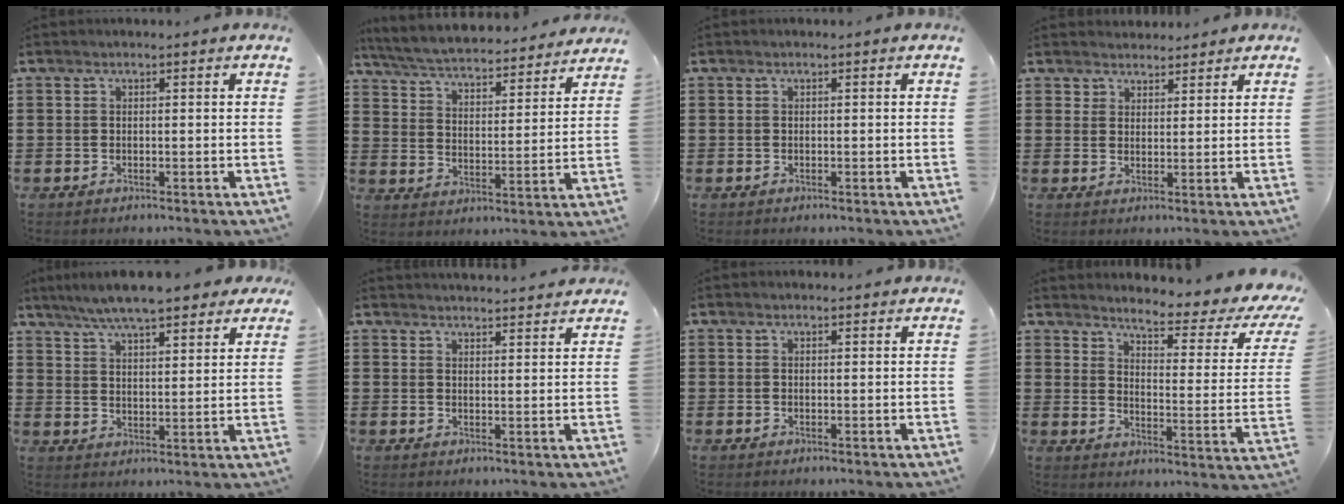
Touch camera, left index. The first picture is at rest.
{"total": 5.2, "force": [5.1, -0.1, 1.1], "torque": [-0.048, -0.041, 0.085]}
{"total": 0.0}
{"total": 2.9, "force": [2.6, 1.3, -0.2], "torque": [0.001, -0.003, 0.049]}
{"total": 7.4, "force": [6.6, 1.0, 3.2], "torque": [-0.085, -0.015, 0.120]}
{"total": 2.7, "force": [2.7, -0.2, -0.2], "torque": [0.004, -0.017, 0.050]}
{"total": 0.9, "force": [0.9, 0.1, 0.2], "torque": [-0.006, 0.000, 0.018]}
{"total": 5.0, "force": [4.0, -0.1, 3.0], "torque": [-0.063, -0.041, 0.055]}